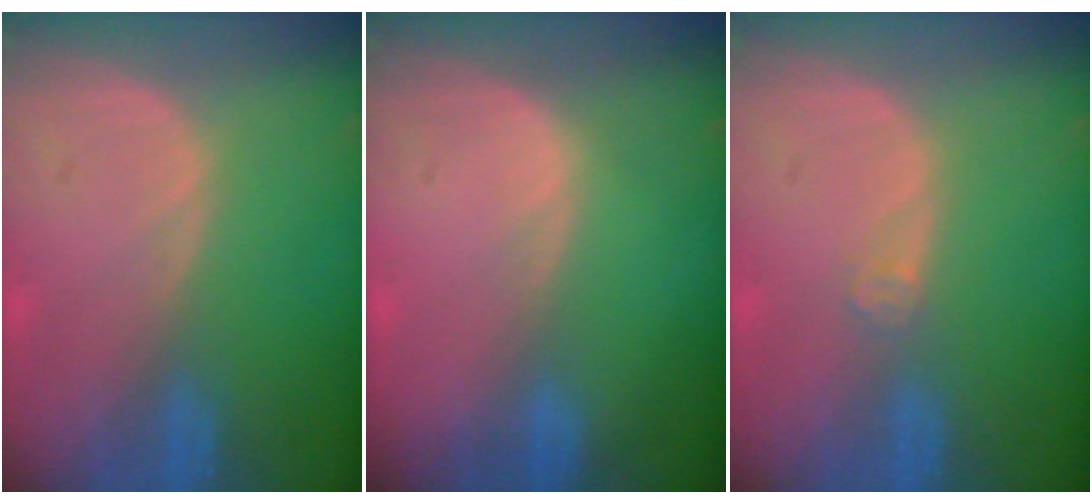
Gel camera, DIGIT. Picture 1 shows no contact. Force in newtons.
{"total": 0.5, "press": 0.3, "slide": 0.4}
{"total": 1.5, "press": 1.2, "slide": 0.9}